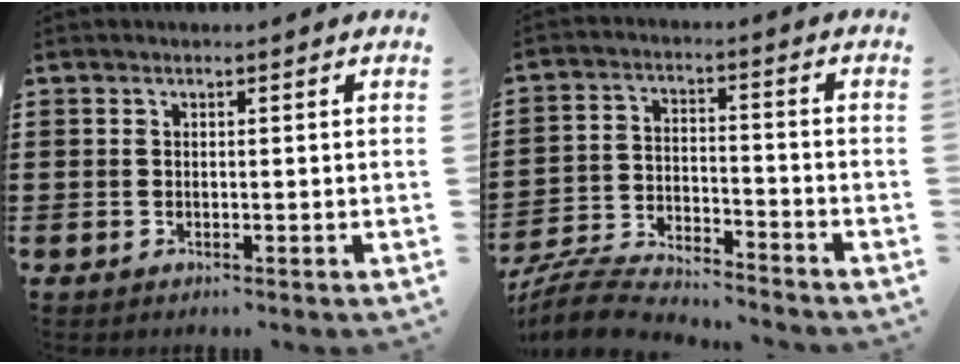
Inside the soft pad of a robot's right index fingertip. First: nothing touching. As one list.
[{"total": 6.6, "force": [-6.4, 0.7, 1.4], "torque": [-0.046, 0.002, -0.132]}]